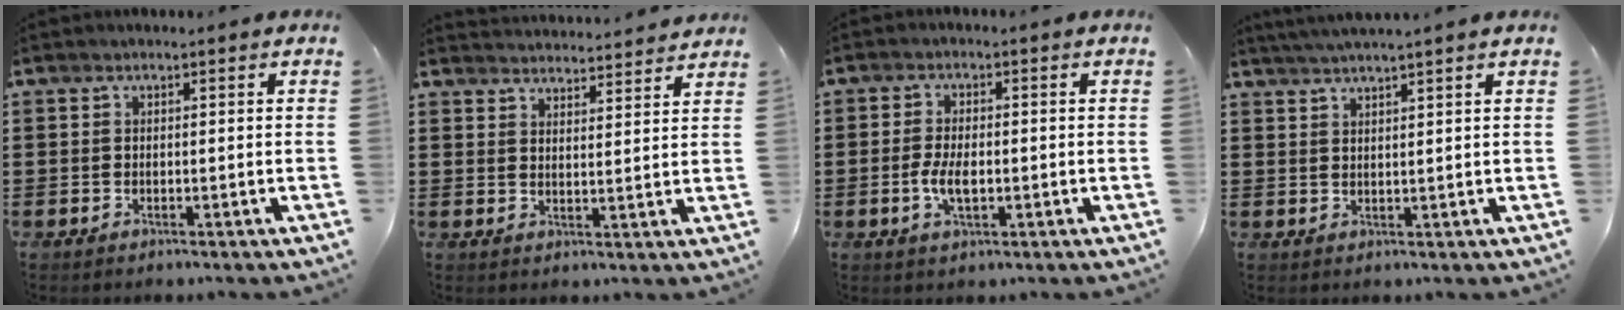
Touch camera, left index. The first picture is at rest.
{"total": 3.5, "force": [3.5, -0.3, -0.2], "torque": [-0.008, -0.022, 0.062]}
{"total": 4.3, "force": [-0.9, 1.9, 3.8], "torque": [-0.080, 0.000, -0.020]}
{"total": 2.6, "force": [2.4, -0.9, 0.6], "torque": [-0.016, -0.004, 0.043]}